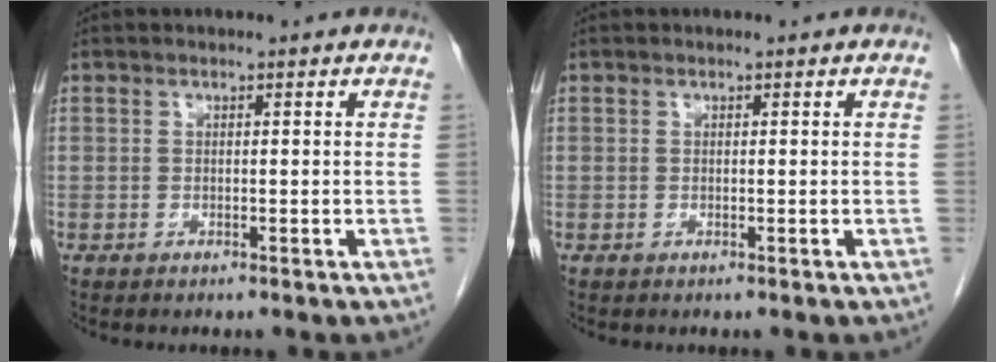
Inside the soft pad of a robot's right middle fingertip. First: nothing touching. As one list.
[{"total": 0.0}]